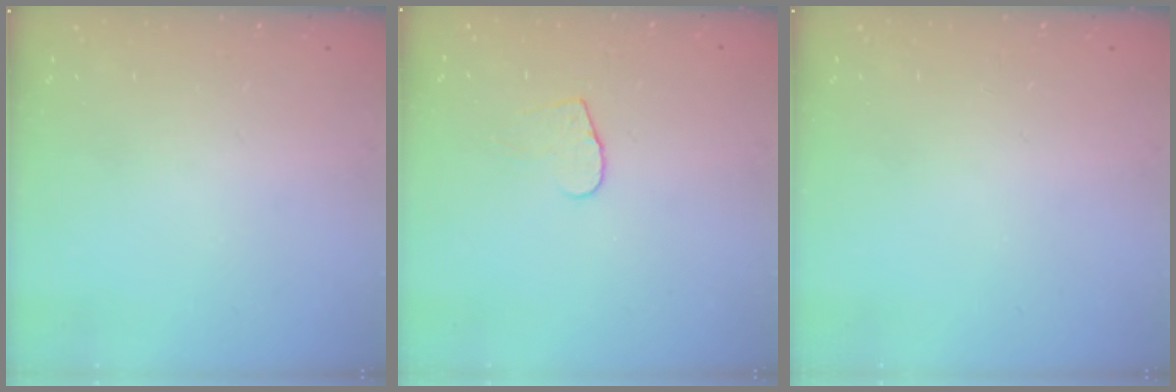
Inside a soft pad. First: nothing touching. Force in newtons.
{"total": 5.0, "press": 5.0, "slide": 0.4}
{"total": 0.0}